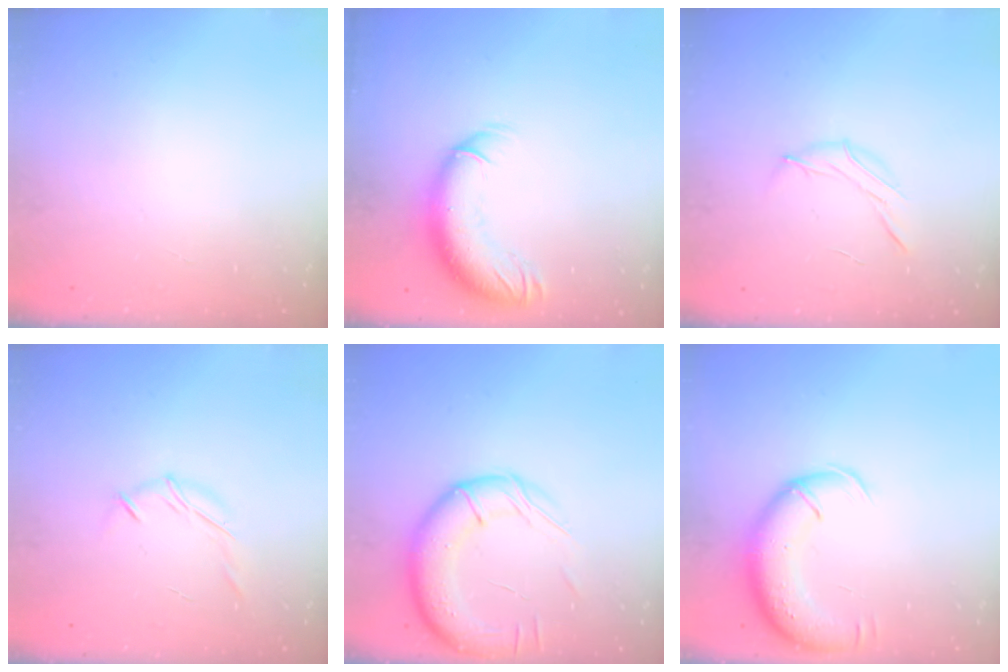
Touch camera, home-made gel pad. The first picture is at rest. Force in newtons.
{"total": 13.0, "press": 12.6, "slide": 3.4}
{"total": 7.0, "press": 6.9, "slide": 1.4}
{"total": 6.4, "press": 6.3, "slide": 0.9}
{"total": 15.7, "press": 15.3, "slide": 3.2}
{"total": 13.4, "press": 12.9, "slide": 3.5}